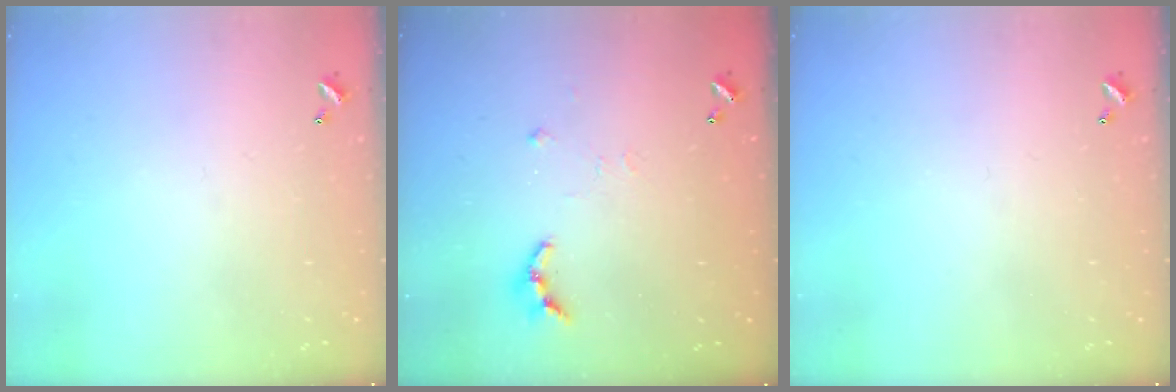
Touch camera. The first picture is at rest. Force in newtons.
{"total": 6.7, "press": 6.7, "slide": 0.5}
{"total": 0.0}